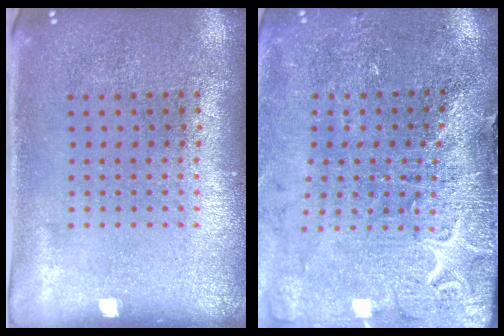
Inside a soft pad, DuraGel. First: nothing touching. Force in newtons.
{"total": 3.4, "press": 3.3, "slide": 0.6}